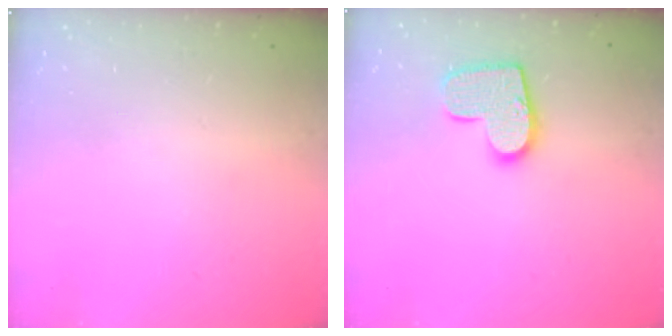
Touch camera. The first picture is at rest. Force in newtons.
{"total": 12.9, "press": 12.9, "slide": 0.8}